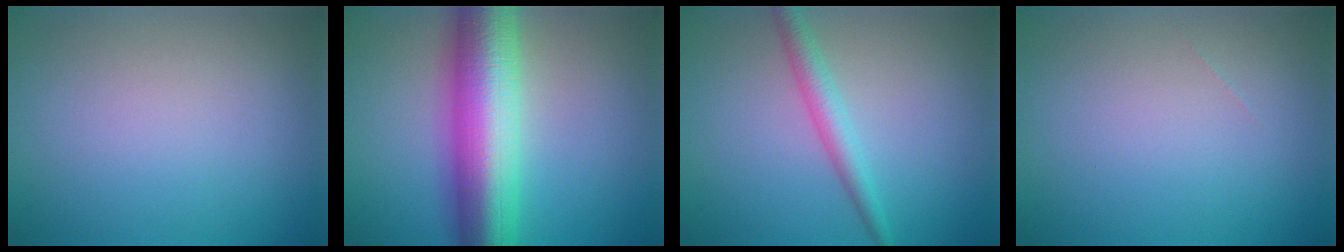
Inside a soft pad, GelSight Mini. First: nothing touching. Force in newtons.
{"total": 12.0, "press": 12.0, "slide": 0.1}
{"total": 2.5, "press": 2.5, "slide": 0.1}
{"total": 0.0}